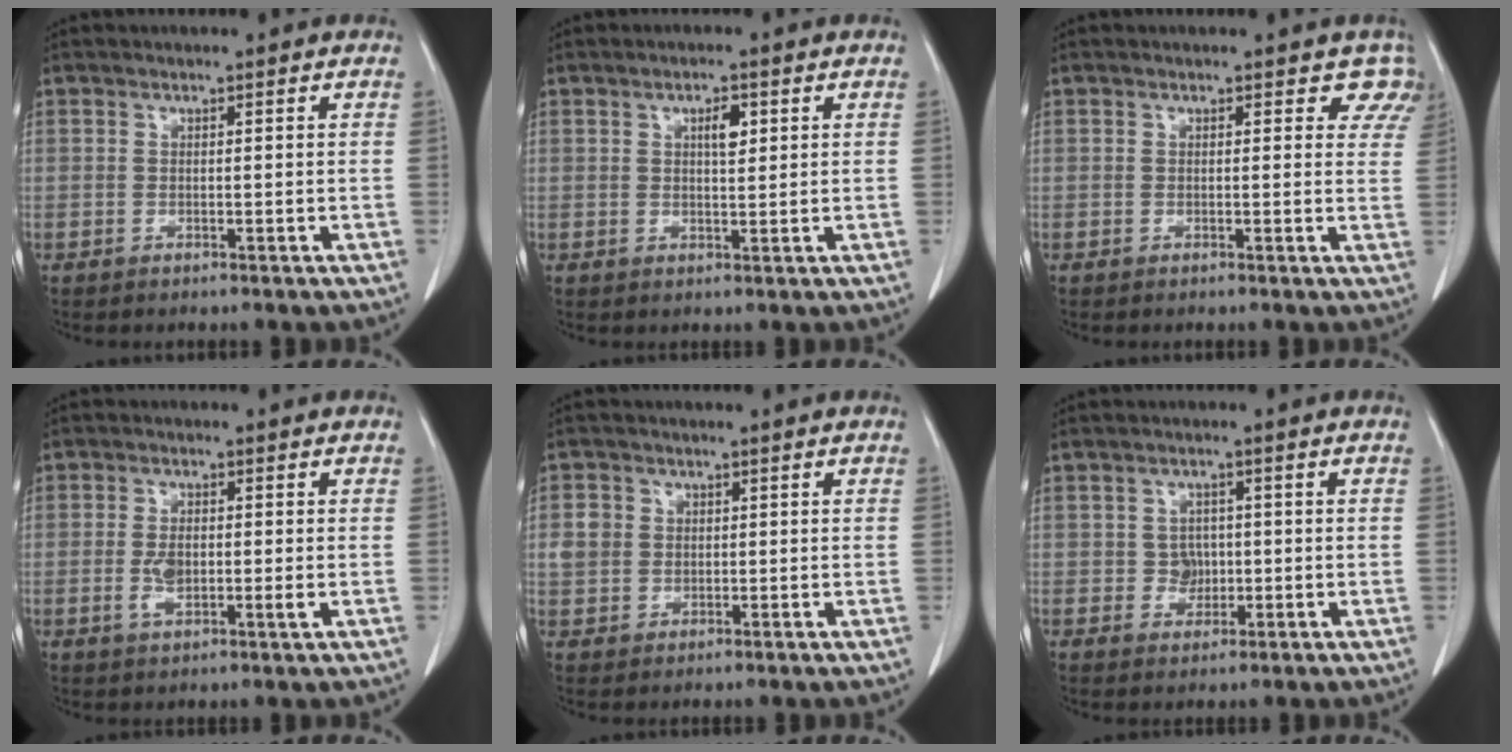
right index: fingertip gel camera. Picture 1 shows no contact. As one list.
[{"total": 2.8, "force": [1.0, 1.0, 2.5], "torque": [-0.041, 0.000, 0.018]}, {"total": 4.0, "force": [3.3, 2.2, 0.4], "torque": [0.028, -0.009, 0.008]}, {"total": 4.3, "force": [-0.5, 1.5, 4.0], "torque": [-0.080, -0.001, -0.008]}, {"total": 4.1, "force": [0.6, 3.8, 1.4], "torque": [-0.028, 0.010, 0.014]}, {"total": 2.8, "force": [-0.2, 2.6, 1.1], "torque": [-0.010, 0.004, 0.000]}]